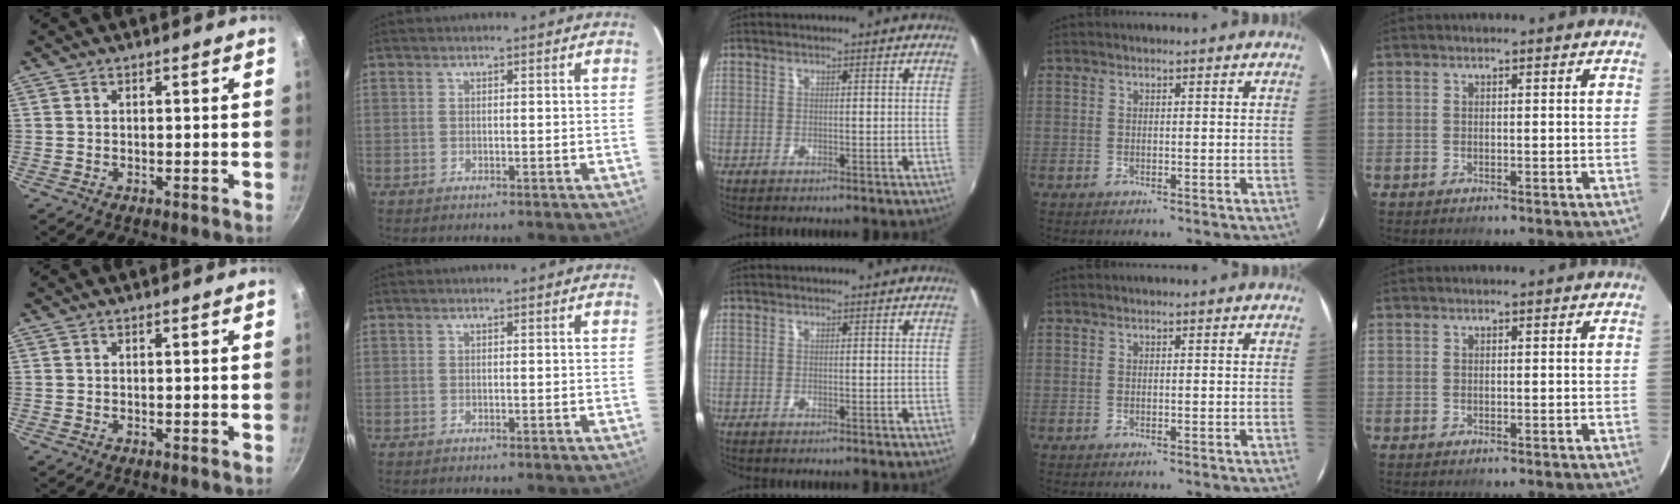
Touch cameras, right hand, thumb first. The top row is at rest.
{}